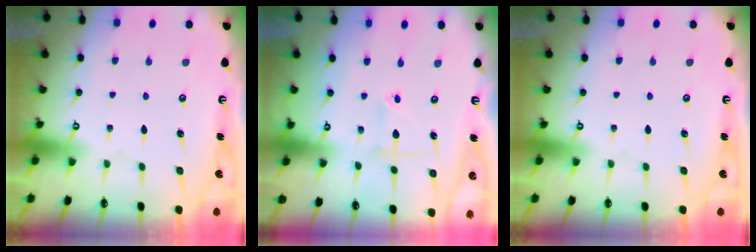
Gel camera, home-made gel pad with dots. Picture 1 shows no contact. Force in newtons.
{"total": 2.8, "press": 2.7, "slide": 0.6}
{"total": 0.0}